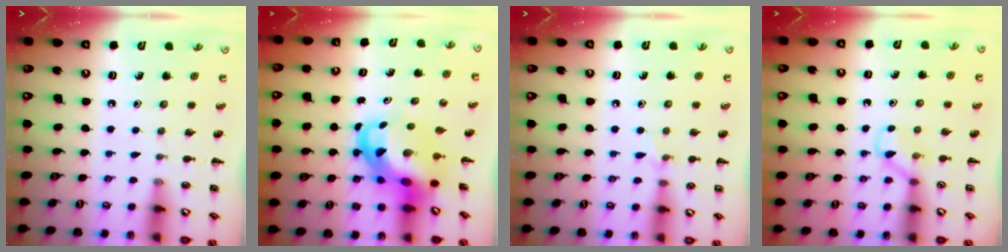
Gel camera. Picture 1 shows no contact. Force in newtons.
{"total": 7.8, "press": 7.6, "slide": 2.0}
{"total": 4.9, "press": 4.6, "slide": 1.7}
{"total": 4.0, "press": 3.8, "slide": 1.2}